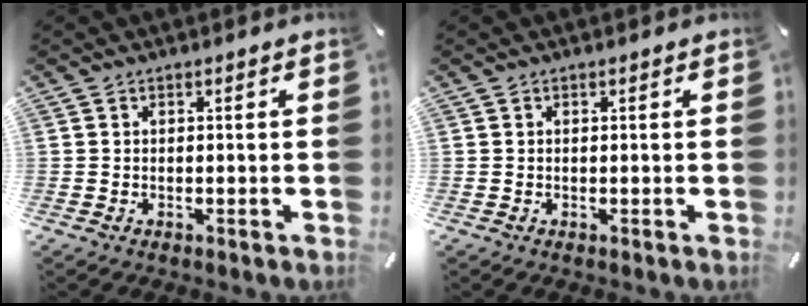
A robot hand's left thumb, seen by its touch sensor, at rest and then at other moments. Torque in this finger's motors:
{"motor_torque": [-0.06, 0.05, 0.02, 0.06, 0.00]}